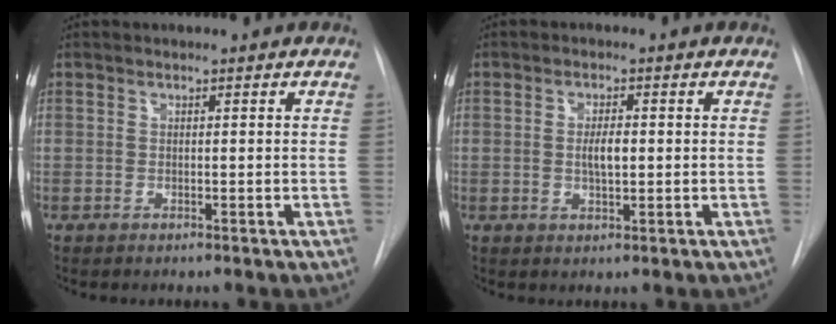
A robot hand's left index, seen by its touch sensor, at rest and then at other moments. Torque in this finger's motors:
{"motor_torque": [0.61, -0.08, 0.09, 0.03]}